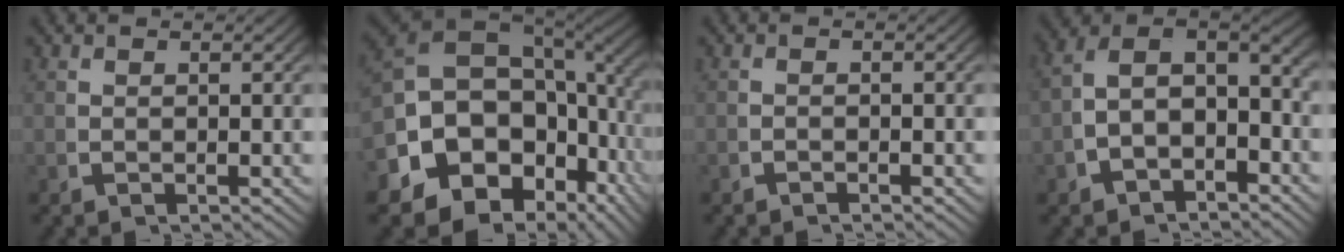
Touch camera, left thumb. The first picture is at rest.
{"total": 18.9, "force": [-2.1, 13.9, 12.7], "torque": [-0.252, -0.066, -0.008]}
{"total": 0.8, "force": [-0.8, 0.0, -0.1], "torque": [0.006, -0.001, -0.016]}
{"total": 10.6, "force": [-0.3, 8.2, 6.8], "torque": [-0.109, -0.002, -0.017]}